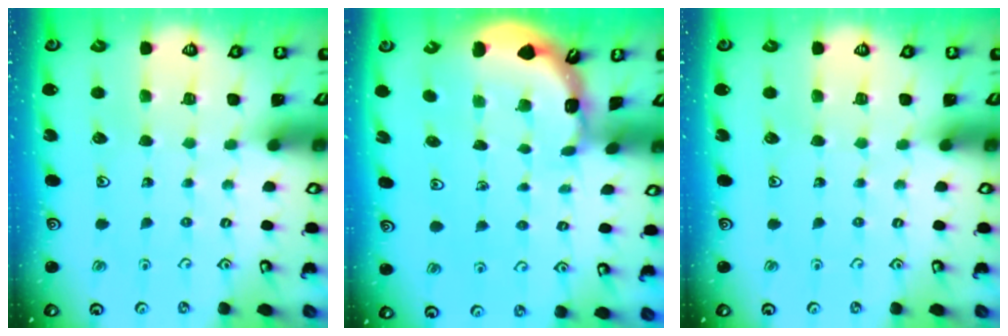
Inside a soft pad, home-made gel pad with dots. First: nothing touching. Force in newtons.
{"total": 1.9, "press": 1.9, "slide": 0.1}
{"total": 0.0}